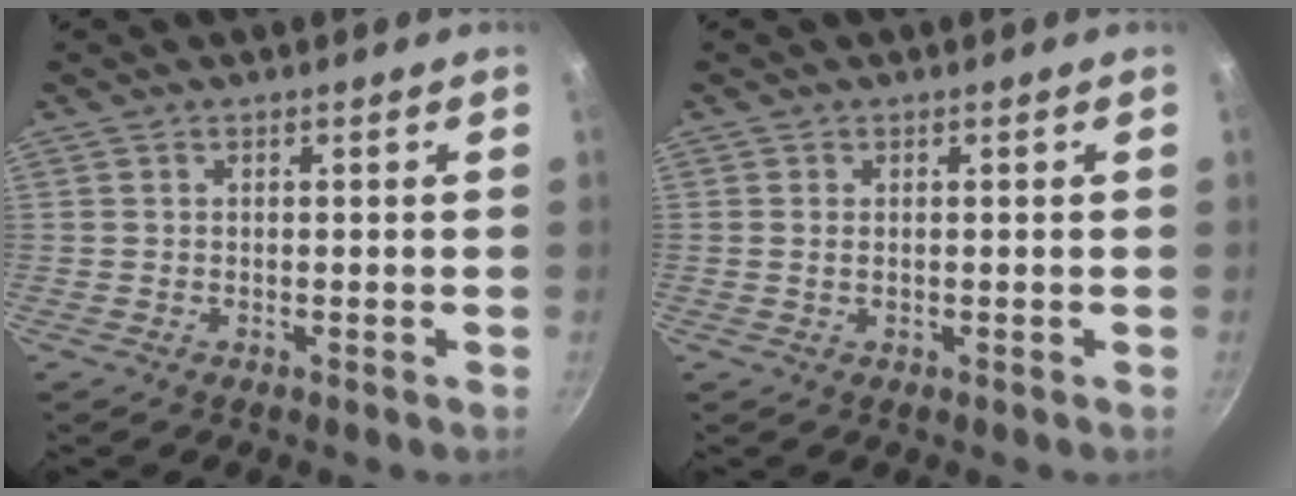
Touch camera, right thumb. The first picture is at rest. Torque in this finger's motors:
{"motor_torque": [-0.24, 0.03, -0.41, -0.06, -0.04]}